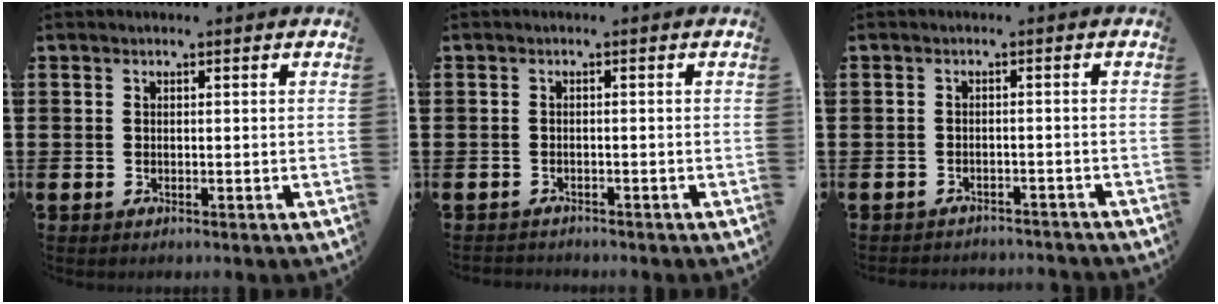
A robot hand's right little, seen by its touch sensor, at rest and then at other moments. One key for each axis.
{"total": 0.8, "fx": -0.8, "fy": 0.1, "fz": 0.0, "tx": -0.002, "ty": 0.000, "tz": -0.017}
{"total": 1.5, "fx": -1.5, "fy": 0.0, "fz": -0.1, "tx": -0.003, "ty": 0.002, "tz": -0.032}